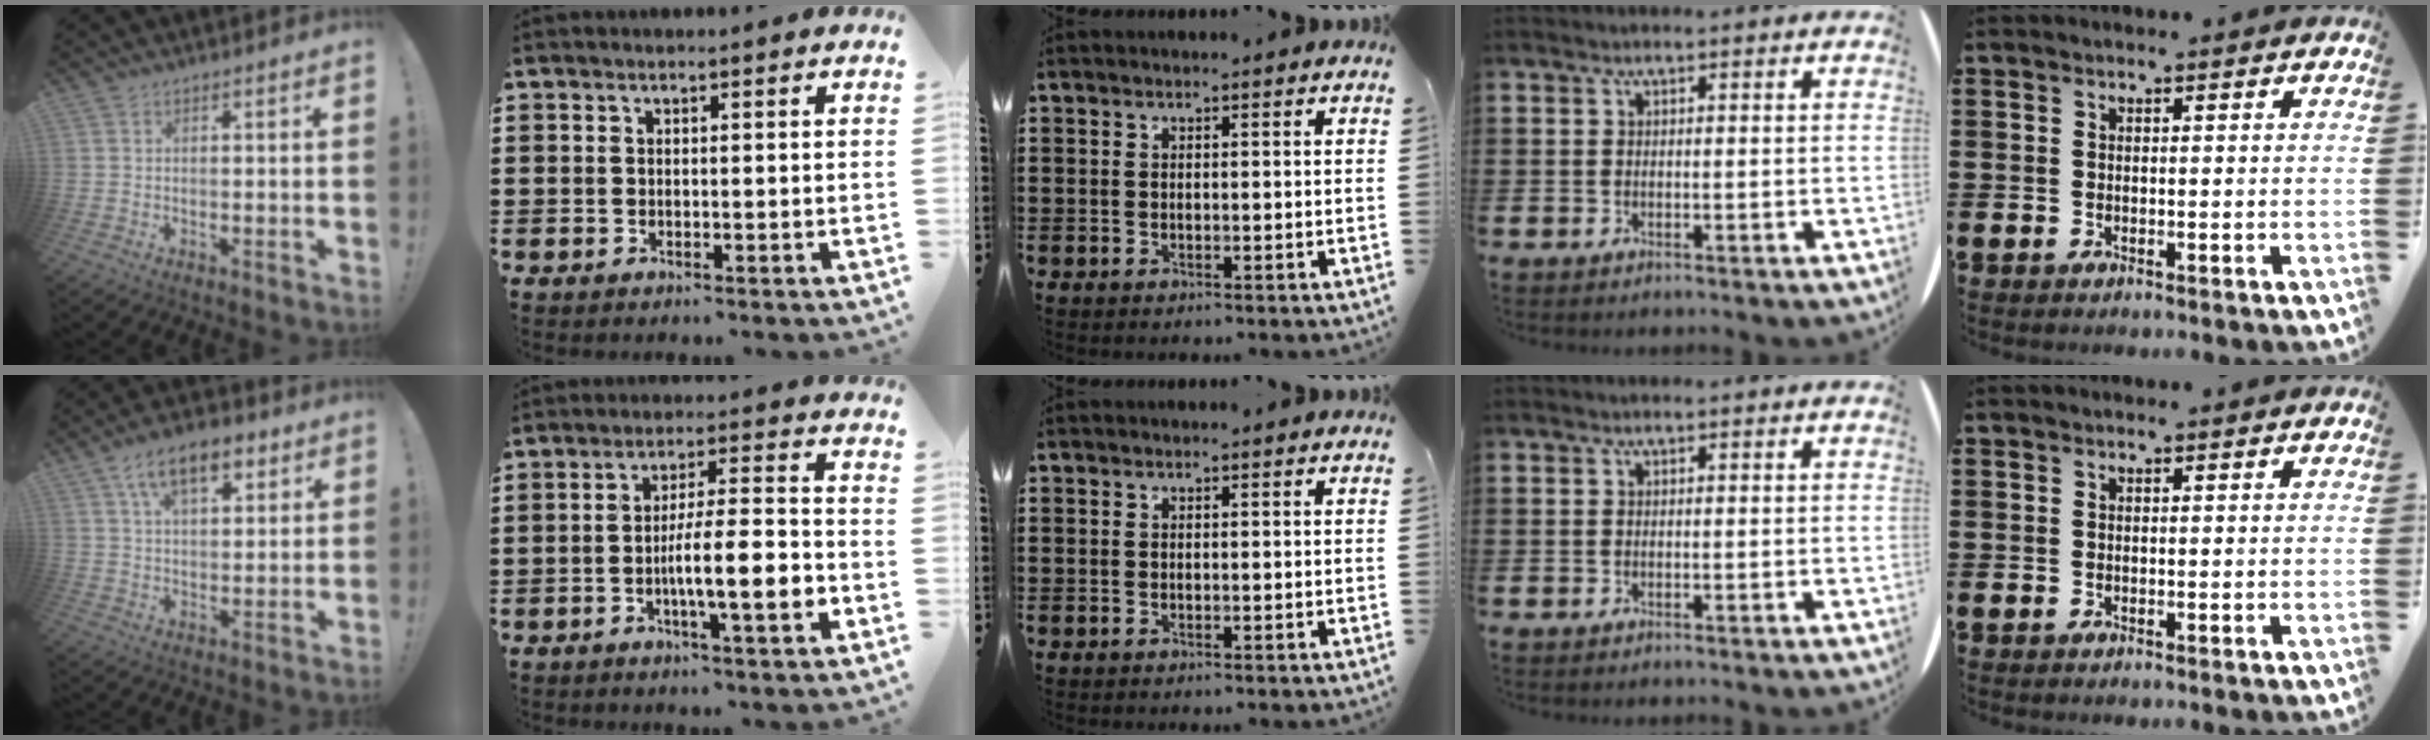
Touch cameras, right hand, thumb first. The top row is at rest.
{"thumb": {"total": 12.1, "force": [6.1, 6.1, 8.5], "torque": [-0.139, -0.005, 0.111]}, "index": {"total": 9.2, "force": [-3.0, 1.7, 8.5], "torque": [-0.131, -0.001, -0.053]}}